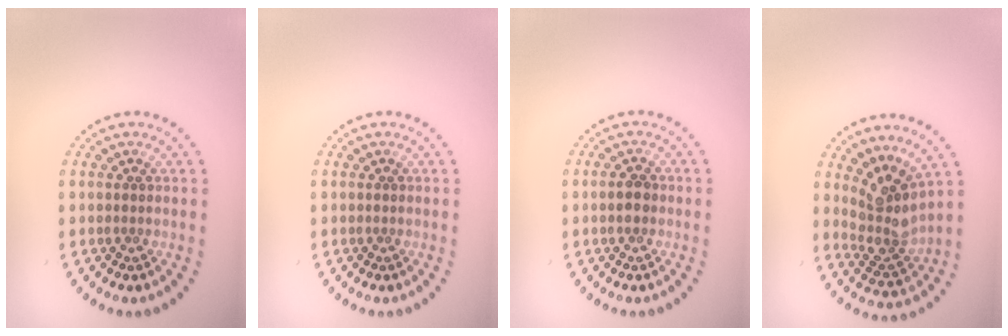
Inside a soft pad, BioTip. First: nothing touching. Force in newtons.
{"total": 0.0}
{"total": 1.5, "press": 1.5, "slide": 0.1}
{"total": 4.0, "press": 3.0, "slide": 2.6}